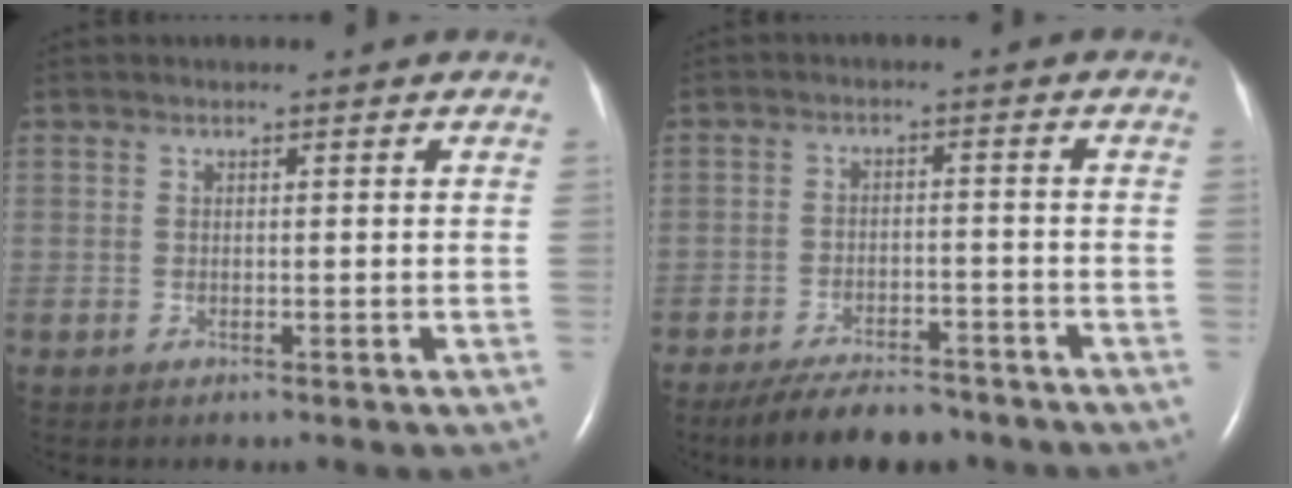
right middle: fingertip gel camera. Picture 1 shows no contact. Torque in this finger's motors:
{"motor_torque": [0.72, -0.79, 0.01, 0.00]}